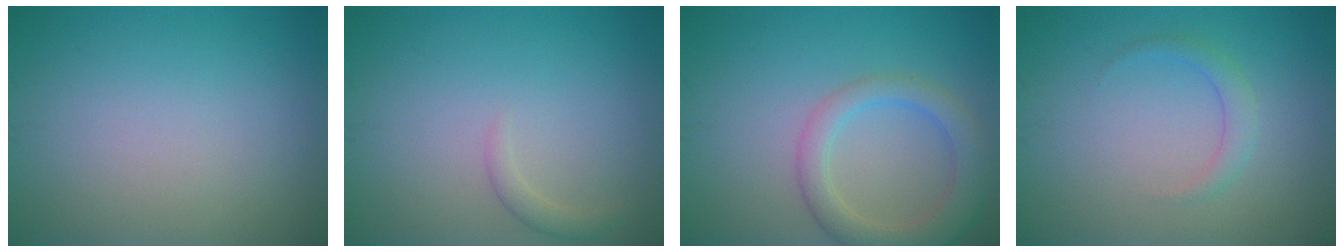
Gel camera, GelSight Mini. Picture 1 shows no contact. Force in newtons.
{"total": 1.2, "press": 1.2, "slide": 0.1}
{"total": 4.2, "press": 4.2, "slide": 0.2}
{"total": 1.5, "press": 1.5, "slide": 0.1}